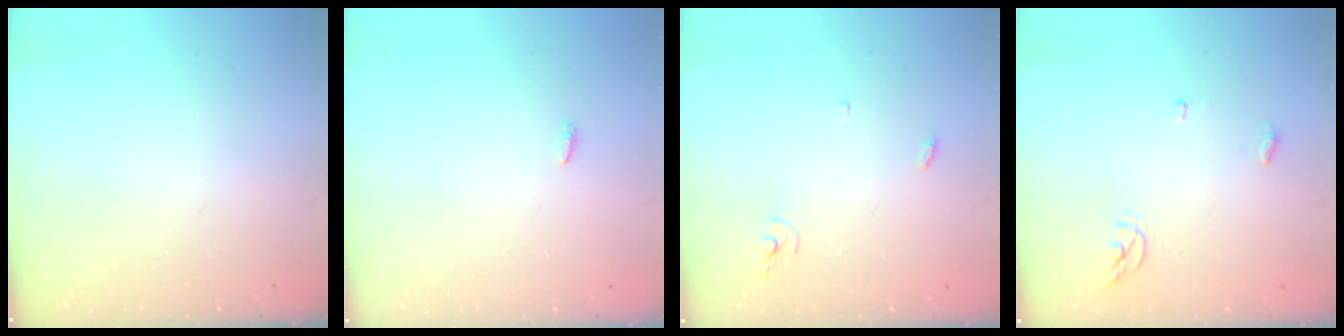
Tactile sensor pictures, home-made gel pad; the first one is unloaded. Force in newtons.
{"total": 1.8, "press": 1.7, "slide": 0.6}
{"total": 3.3, "press": 3.2, "slide": 0.3}
{"total": 4.0, "press": 3.9, "slide": 0.4}